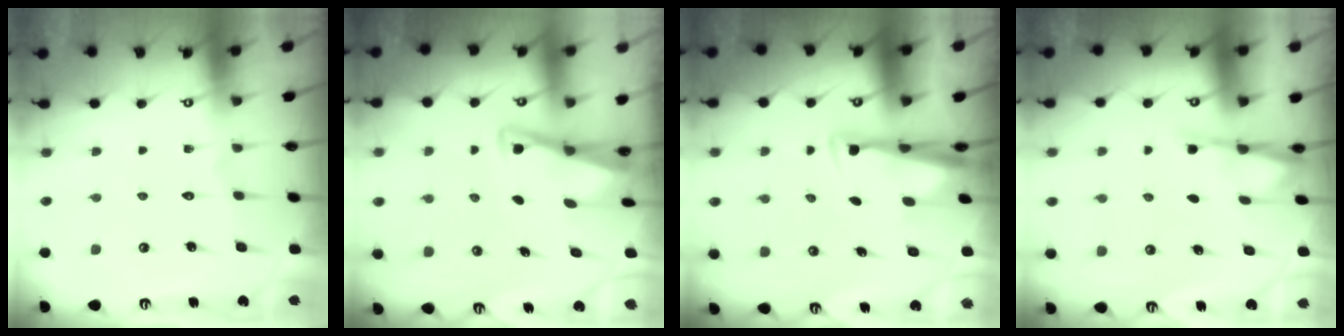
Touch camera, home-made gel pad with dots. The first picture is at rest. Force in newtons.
{"total": 2.8, "press": 2.8, "slide": 0.4}
{"total": 3.2, "press": 3.1, "slide": 0.7}
{"total": 2.8, "press": 2.7, "slide": 0.5}